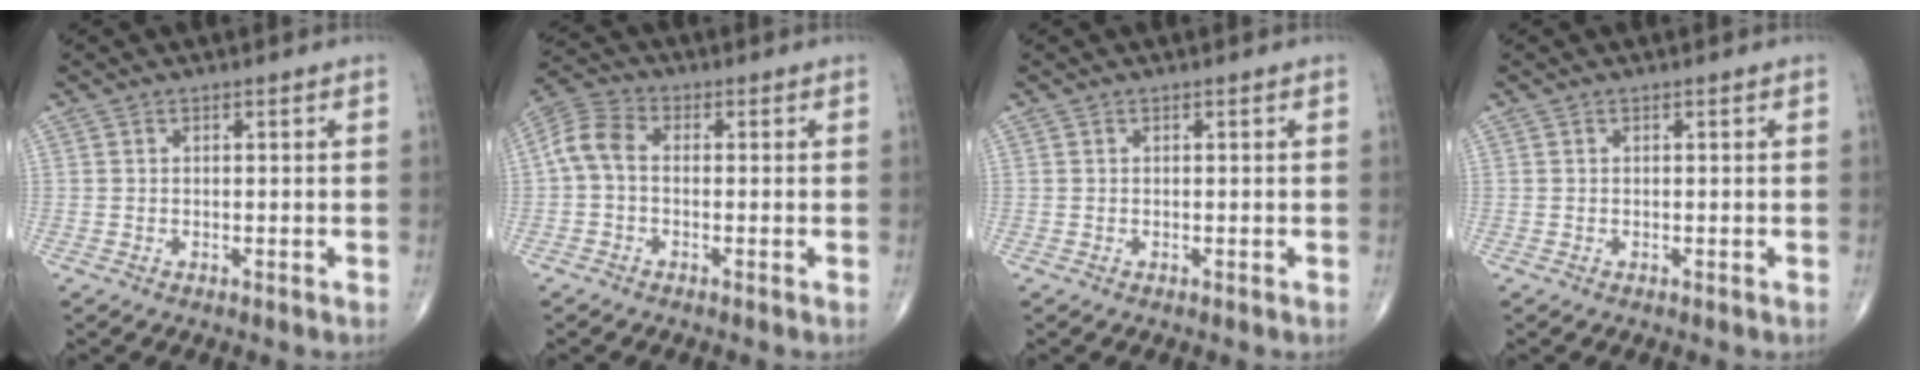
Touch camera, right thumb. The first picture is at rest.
{"total": 6.1, "force": [-0.4, 4.0, 4.6], "torque": [-0.091, 0.019, -0.021]}
{"total": 0.0}
{"total": 0.0}